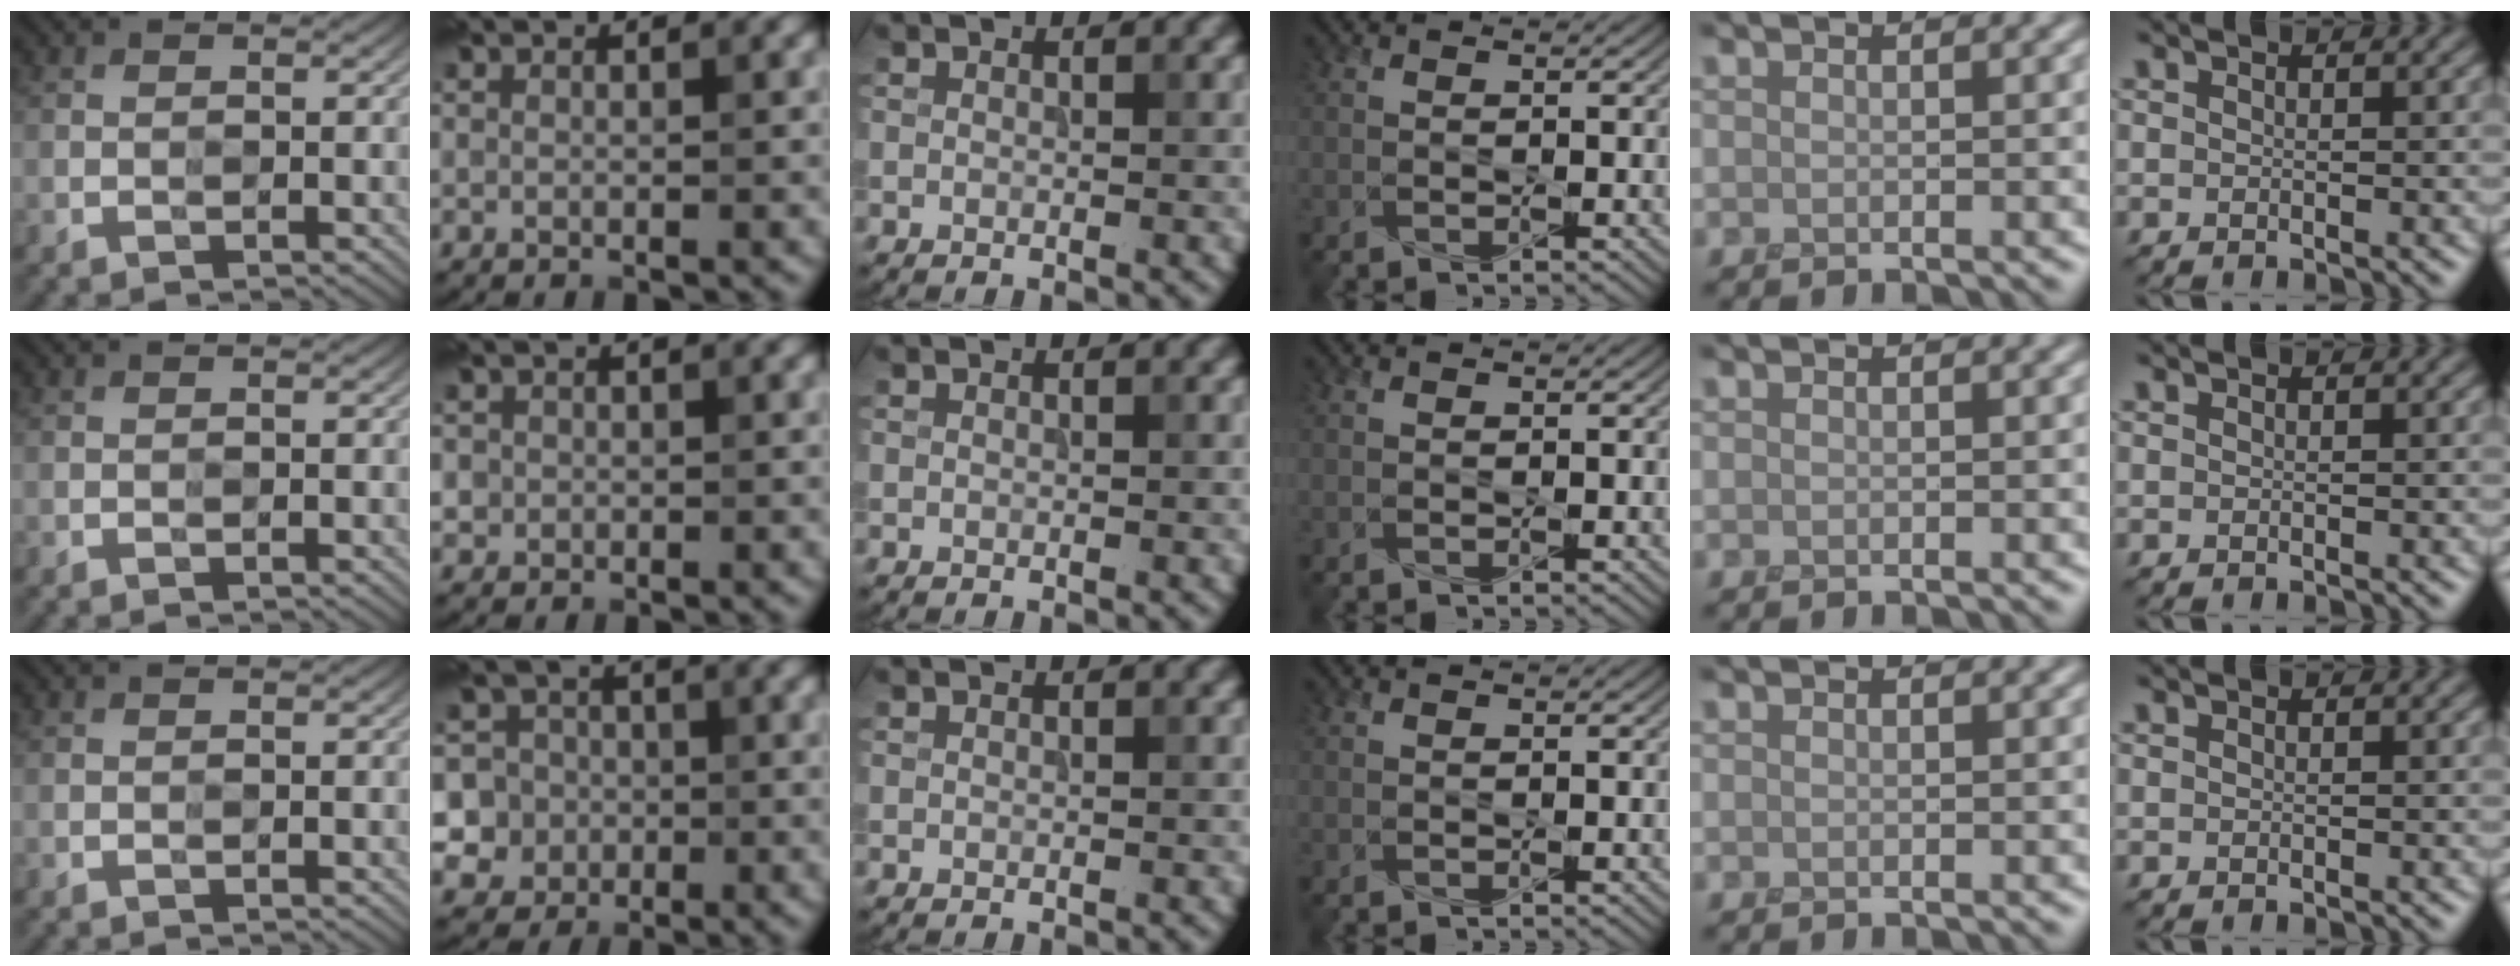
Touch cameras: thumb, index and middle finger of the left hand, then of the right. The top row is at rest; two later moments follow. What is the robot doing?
{"motion": "press", "object": "toy piano key"}